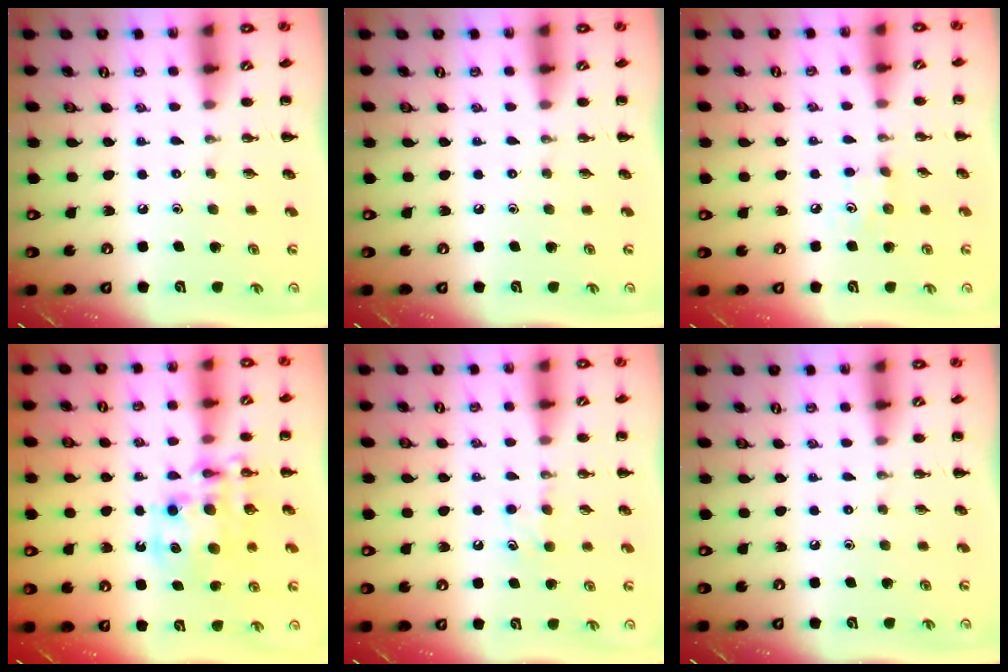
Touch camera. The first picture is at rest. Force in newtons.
{"total": 0.0}
{"total": 5.5, "press": 5.2, "slide": 1.7}
{"total": 11.4, "press": 11.0, "slide": 3.1}
{"total": 5.0, "press": 4.8, "slide": 1.4}
{"total": 0.0}